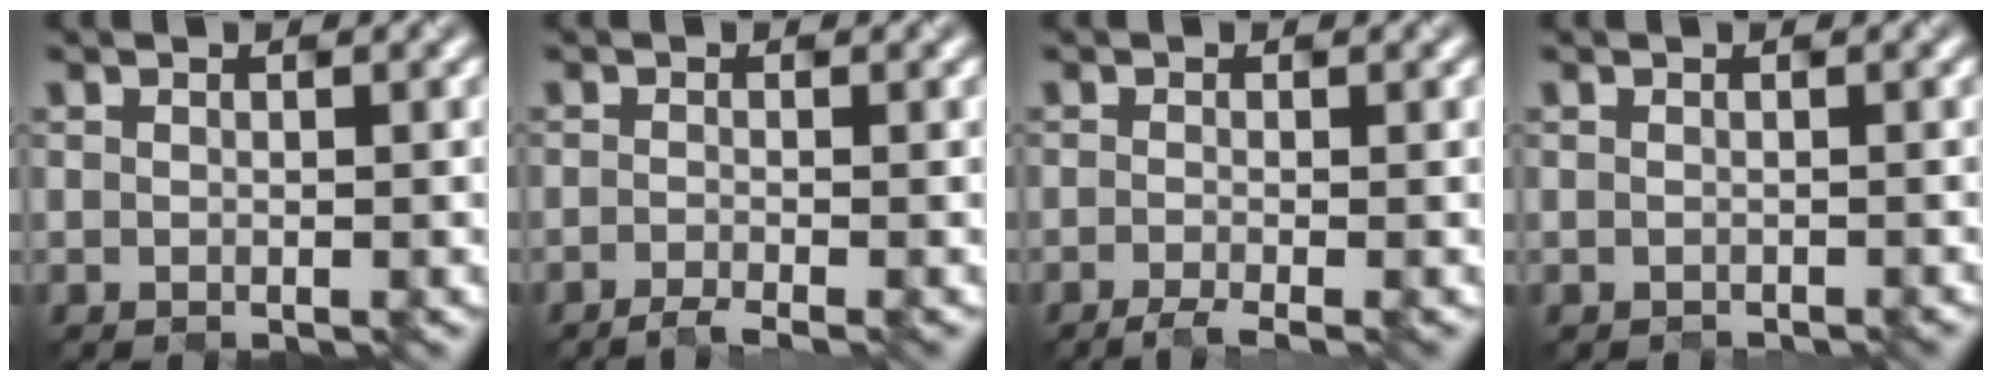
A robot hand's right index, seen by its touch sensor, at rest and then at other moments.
{"total": 1.6, "force": [-1.1, 0.4, 1.2], "torque": [-0.009, -0.008, -0.027]}
{"total": 1.8, "force": [-0.9, 0.5, 1.4], "torque": [-0.014, -0.009, -0.021]}
{"total": 0.0}